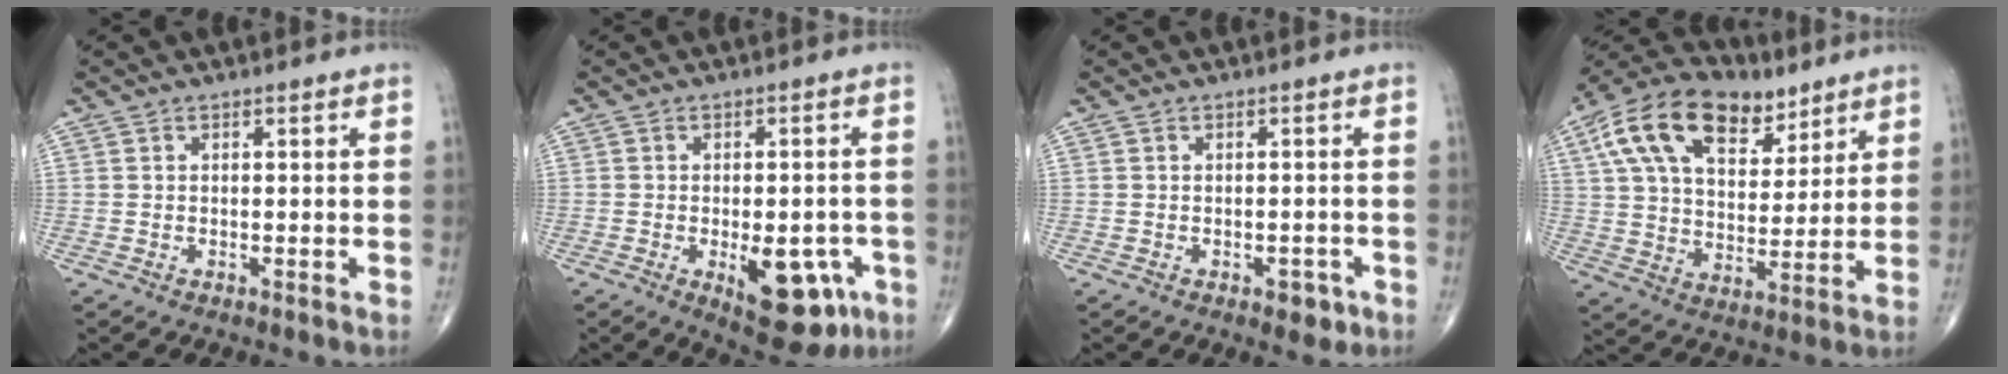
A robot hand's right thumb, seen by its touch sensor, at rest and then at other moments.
{"total": 12.2, "force": [-4.5, 5.8, 9.8], "torque": [-0.100, 0.008, -0.048]}
{"total": 2.9, "force": [-1.5, 1.6, 1.9], "torque": [-0.009, 0.005, -0.016]}
{"total": 20.1, "force": [10.3, 11.5, 12.9], "torque": [-0.202, -0.009, 0.179]}